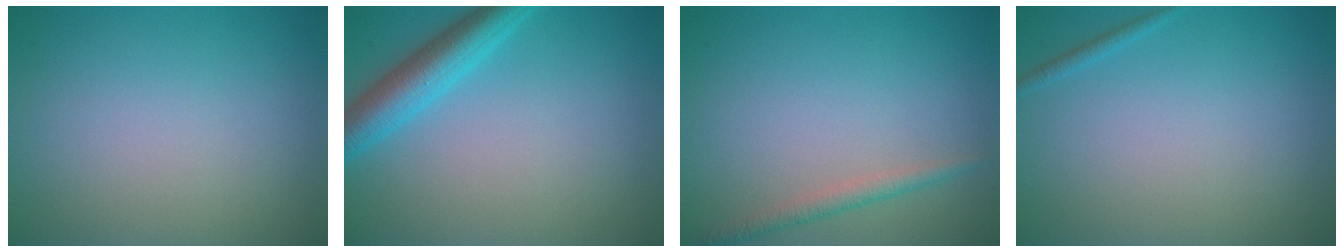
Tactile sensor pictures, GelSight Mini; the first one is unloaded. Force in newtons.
{"total": 4.5, "press": 4.4, "slide": 0.2}
{"total": 1.6, "press": 1.6, "slide": 0.0}
{"total": 0.6, "press": 0.6, "slide": 0.1}